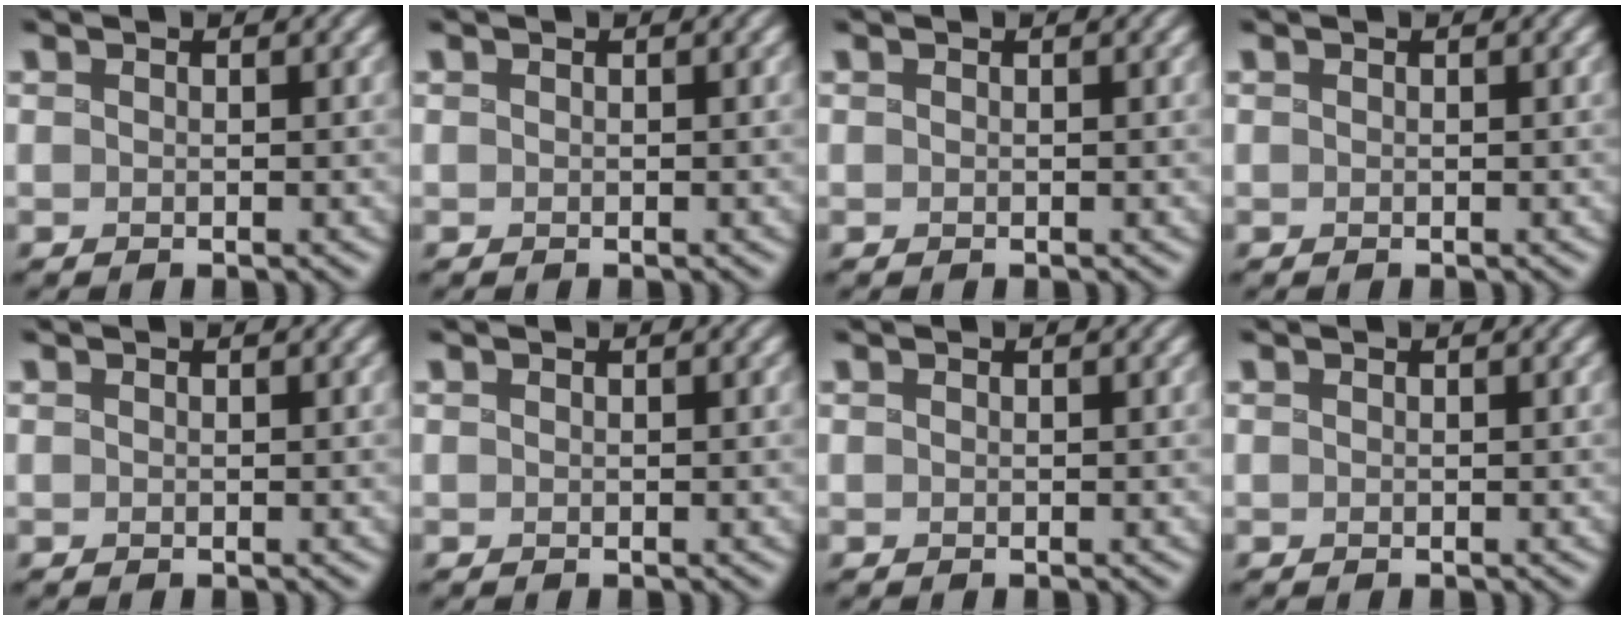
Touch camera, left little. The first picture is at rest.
{"total": 0.0}
{"total": 0.0}
{"total": 0.0}
{"total": 0.0}
{"total": 0.0}
{"total": 0.0}
{"total": 0.0}